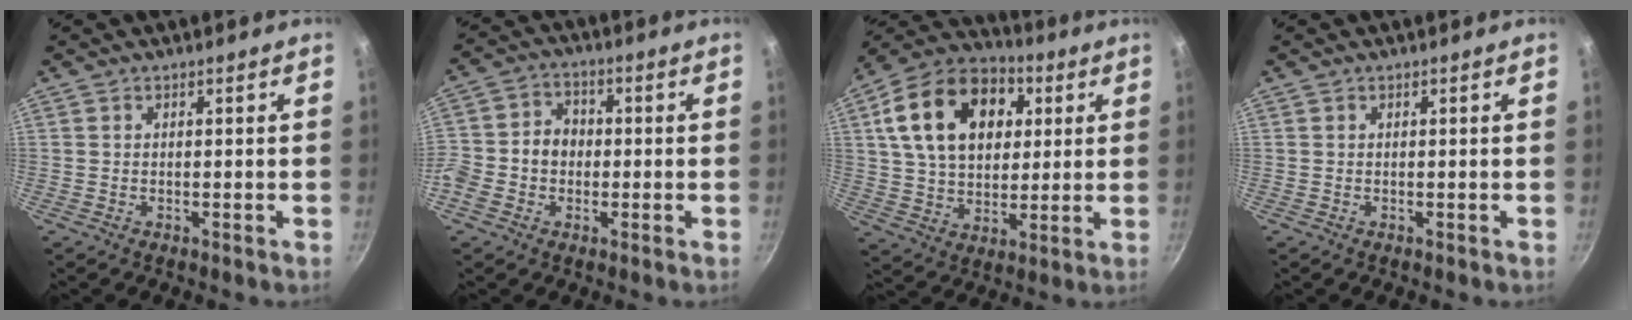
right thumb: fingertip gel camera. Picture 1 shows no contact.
{"total": 9.1, "force": [-1.3, 7.6, 4.8], "torque": [-0.067, 0.026, -0.039]}
{"total": 21.5, "force": [6.0, 14.8, 14.3], "torque": [-0.222, 0.010, 0.094]}
{"total": 0.0}